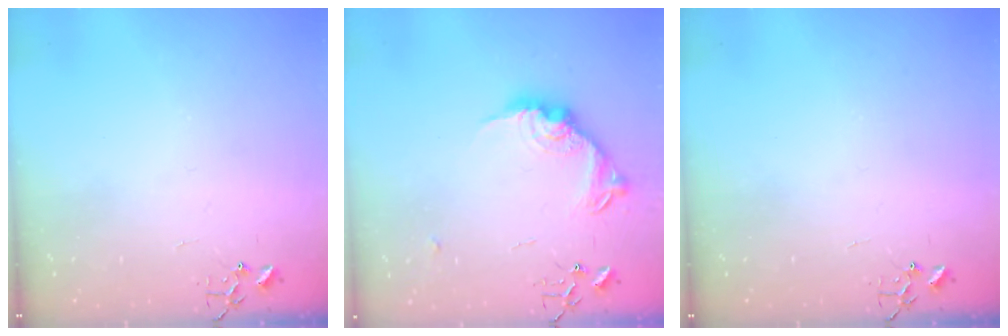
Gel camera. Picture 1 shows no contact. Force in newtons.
{"total": 15.6, "press": 15.6, "slide": 0.7}
{"total": 0.0}